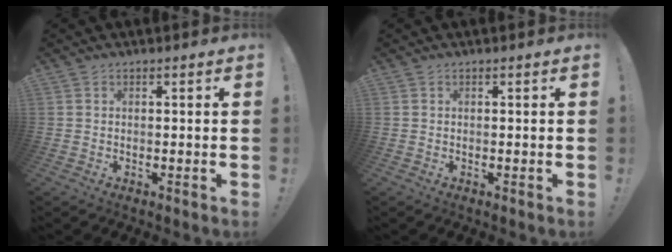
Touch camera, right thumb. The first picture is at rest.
{"total": 0.0}